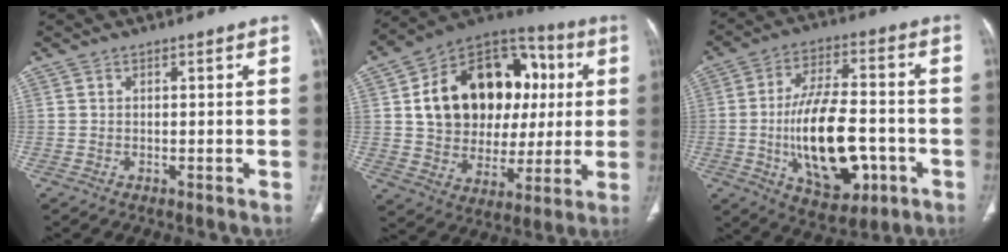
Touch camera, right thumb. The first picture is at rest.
{"total": 25.4, "force": [4.5, 18.3, 16.9], "torque": [-0.227, 0.026, 0.081]}
{"total": 18.7, "force": [-4.3, 9.2, 15.7], "torque": [-0.249, 0.020, -0.057]}